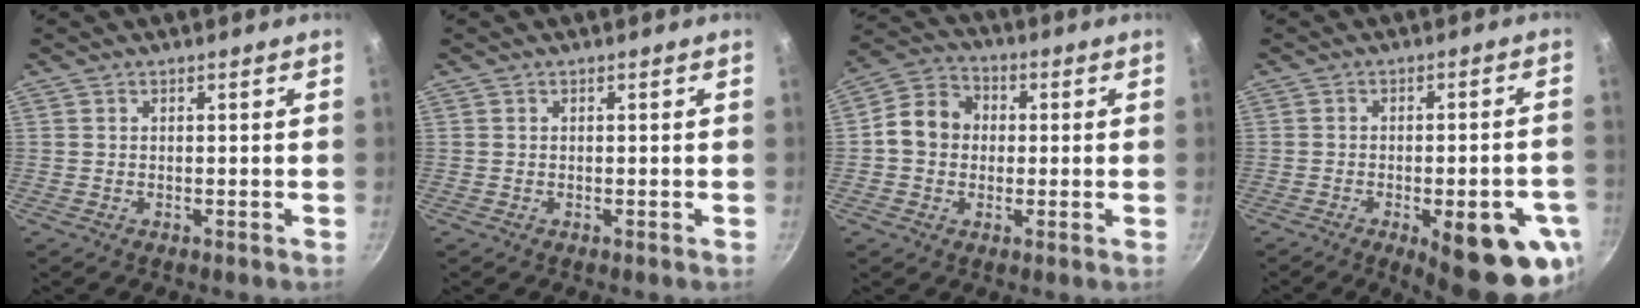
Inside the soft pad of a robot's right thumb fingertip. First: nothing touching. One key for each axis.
{"total": 0.0}
{"total": 9.1, "fx": 0.2, "fy": 7.7, "fz": 4.7, "tx": -0.055, "ty": 0.019, "tz": -0.019}
{"total": 16.7, "fx": -6.5, "fy": 5.7, "fz": 14.3, "tx": -0.147, "ty": 0.011, "tz": -0.077}